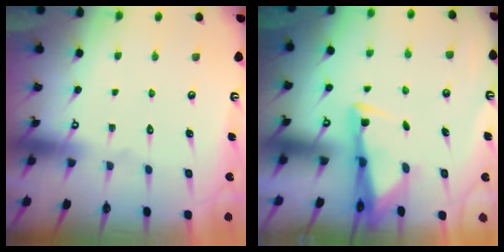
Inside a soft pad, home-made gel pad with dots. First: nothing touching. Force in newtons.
{"total": 3.1, "press": 3.0, "slide": 0.9}